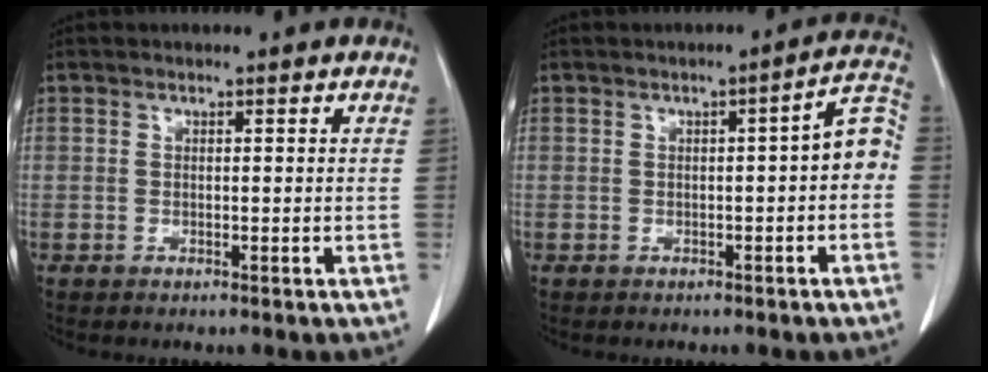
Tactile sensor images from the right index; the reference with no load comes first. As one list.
[{"total": 5.1, "force": [-0.5, 0.9, 5.0], "torque": [-0.056, 0.023, -0.010]}]